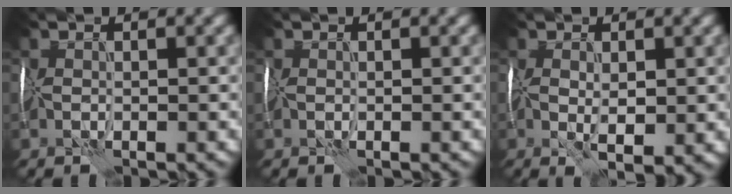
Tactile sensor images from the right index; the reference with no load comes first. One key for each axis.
{"total": 0.0}
{"total": 3.2, "fx": -0.2, "fy": 1.3, "fz": 2.9, "tx": -0.056, "ty": -0.008, "tz": 0.003}